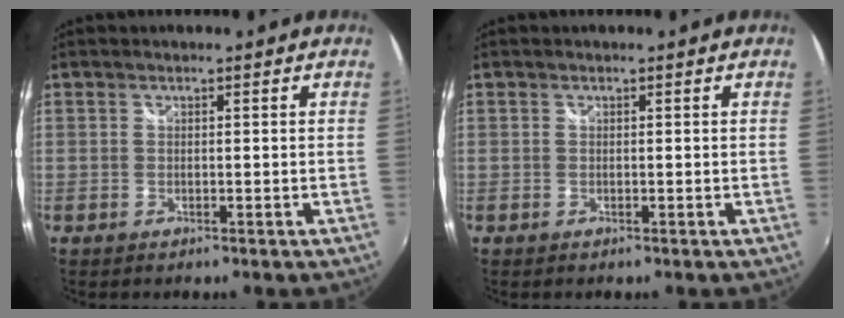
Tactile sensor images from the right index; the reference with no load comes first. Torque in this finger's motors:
{"motor_torque": [0.00, 0.00, 0.00, 0.00]}